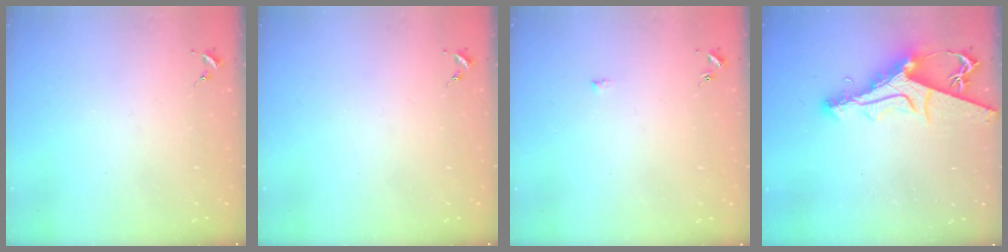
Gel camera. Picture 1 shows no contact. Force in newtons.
{"total": 0.0}
{"total": 4.6, "press": 4.5, "slide": 0.5}
{"total": 12.8, "press": 12.7, "slide": 1.2}